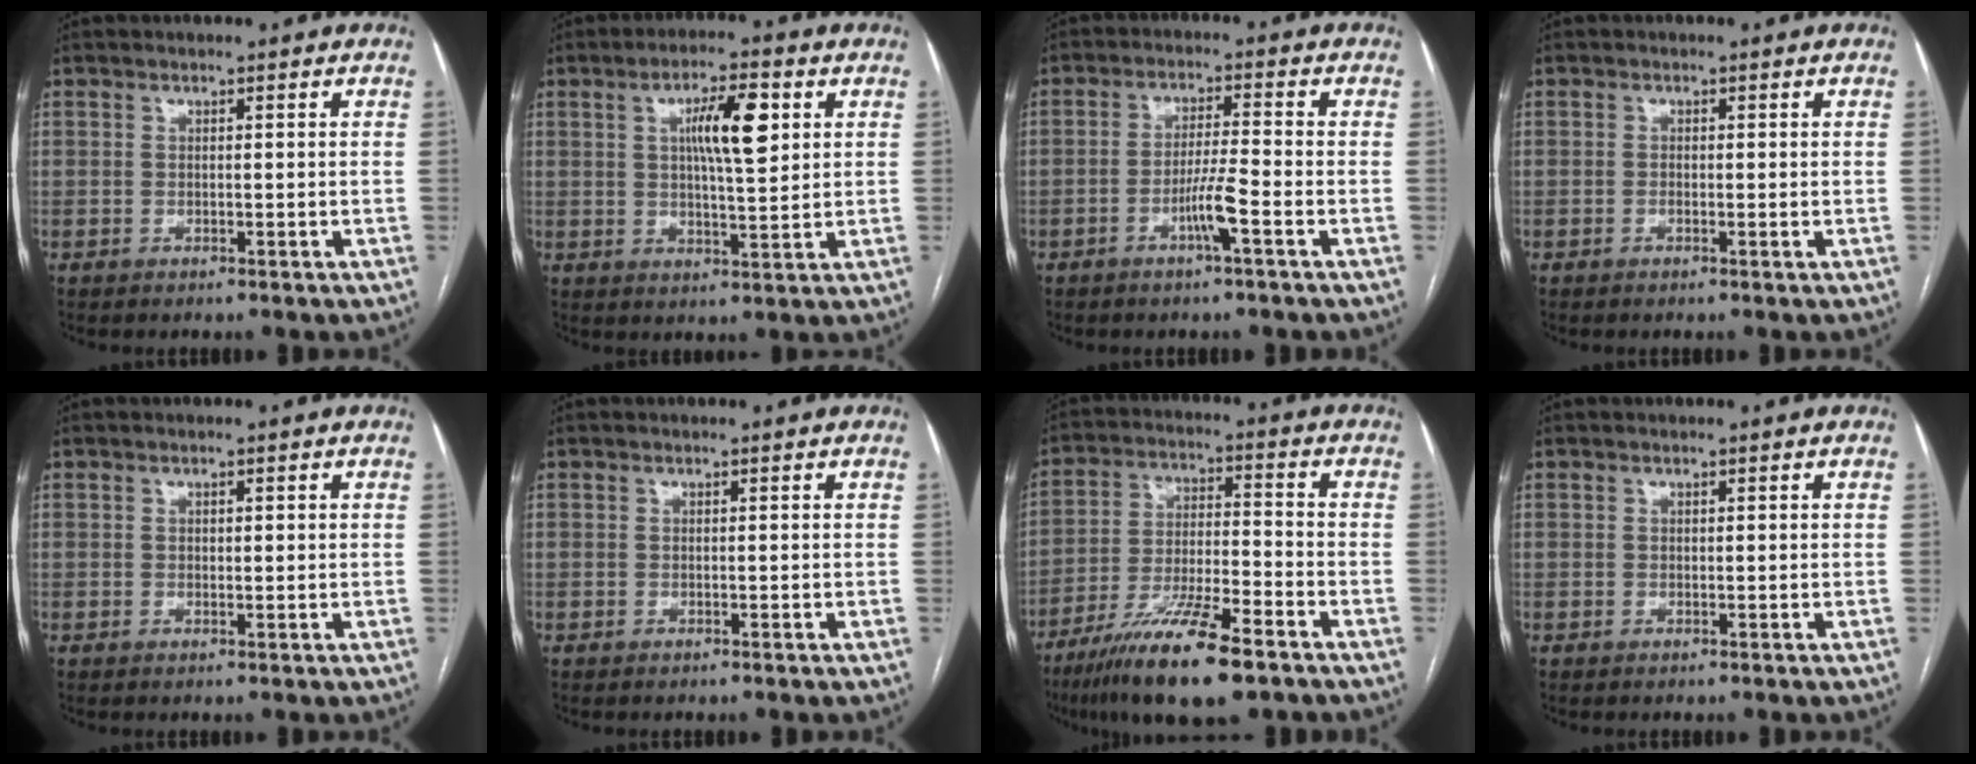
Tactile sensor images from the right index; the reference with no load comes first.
{"total": 8.4, "force": [2.5, 1.7, 7.9], "torque": [-0.133, 0.010, 0.043]}
{"total": 5.0, "force": [-2.3, -0.4, 4.4], "torque": [-0.085, -0.003, -0.045]}
{"total": 0.7, "force": [-0.2, 0.1, 0.7], "torque": [-0.012, 0.000, -0.005]}
{"total": 1.0, "force": [0.3, 0.5, 0.8], "torque": [-0.011, 0.000, 0.005]}
{"total": 0.0}
{"total": 14.7, "force": [-9.7, 2.0, 10.8], "torque": [-0.208, -0.030, -0.172]}
{"total": 0.0}